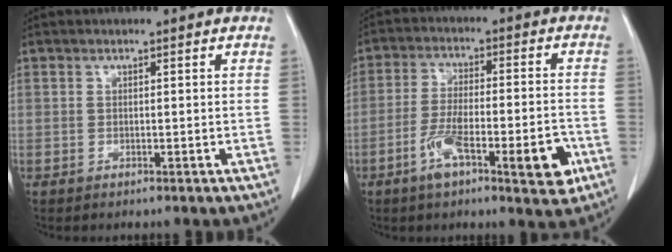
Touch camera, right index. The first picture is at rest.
{"total": 11.8, "force": [-5.2, 2.5, 10.3], "torque": [-0.166, 0.004, -0.080]}